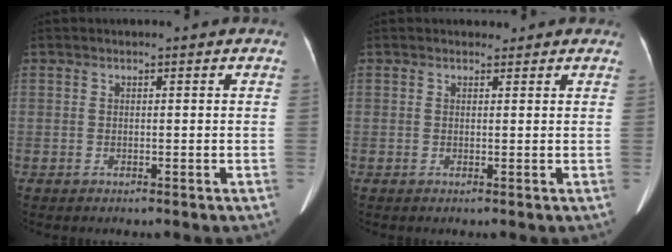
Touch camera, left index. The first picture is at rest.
{"total": 1.3, "force": [1.1, 0.7, 0.1], "torque": [0.000, 0.006, 0.012]}